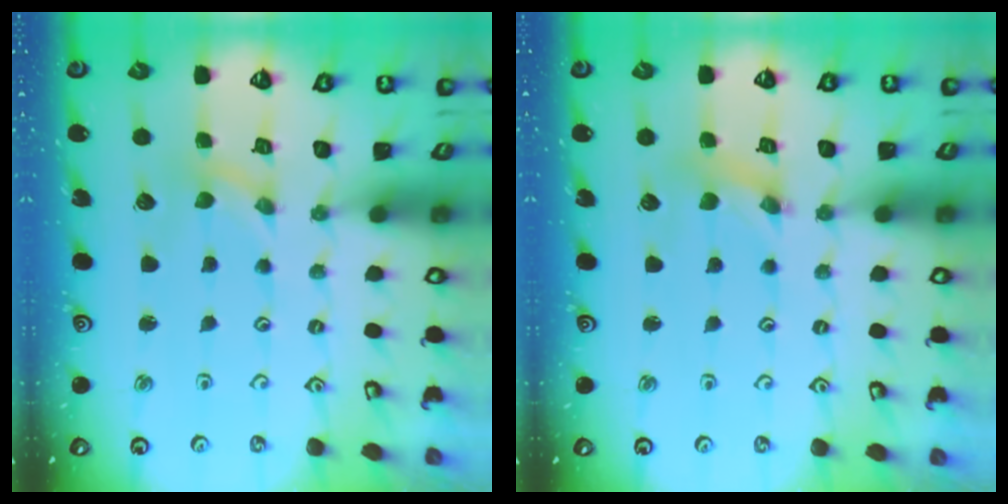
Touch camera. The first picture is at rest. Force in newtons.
{"total": 2.1, "press": 2.1, "slide": 0.3}